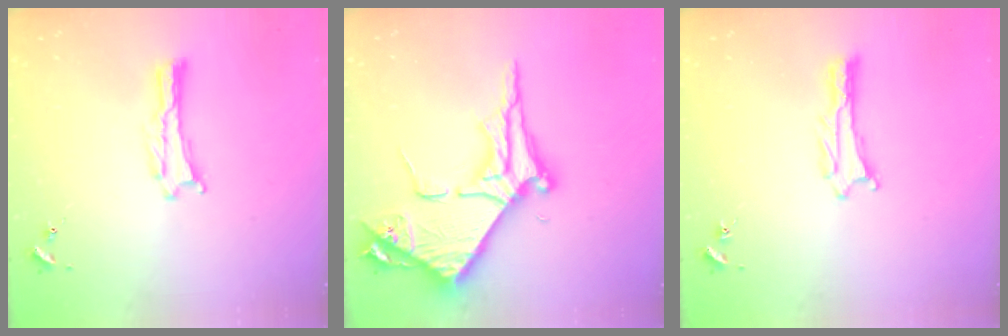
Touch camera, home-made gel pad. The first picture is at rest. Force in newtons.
{"total": 8.8, "press": 8.7, "slide": 0.9}
{"total": 1.0, "press": 1.0, "slide": 0.1}